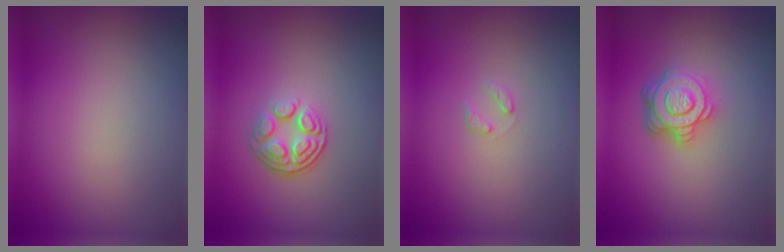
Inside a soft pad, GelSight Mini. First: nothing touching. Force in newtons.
{"total": 3.9, "press": 2.7, "slide": 2.8}
{"total": 0.9, "press": 0.9, "slide": 0.2}
{"total": 4.7, "press": 3.4, "slide": 3.3}